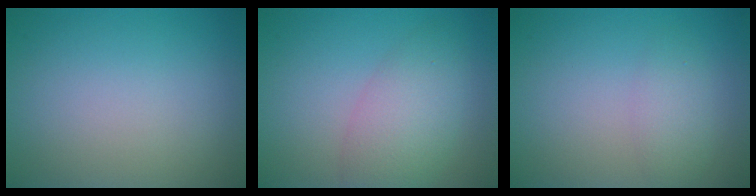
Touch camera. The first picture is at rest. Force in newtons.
{"total": 4.8, "press": 4.8, "slide": 0.2}
{"total": 1.9, "press": 1.9, "slide": 0.1}